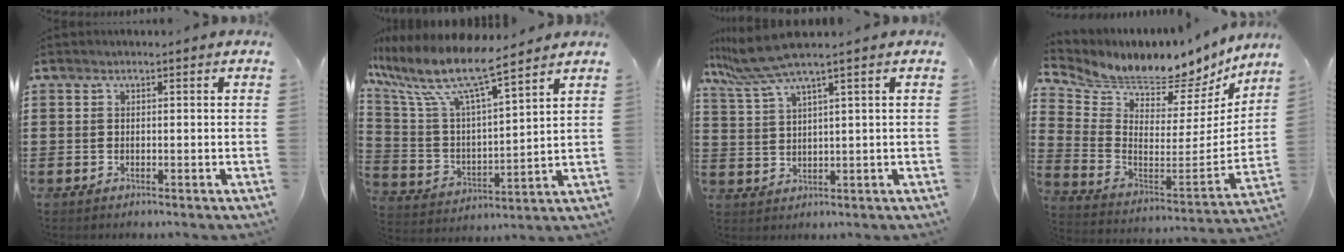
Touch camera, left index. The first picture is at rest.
{"total": 9.7, "force": [7.9, 1.4, 5.5], "torque": [-0.148, -0.051, 0.128]}
{"total": 6.7, "force": [4.7, 0.1, 4.8], "torque": [-0.122, -0.013, 0.080]}
{"total": 5.6, "force": [5.6, 1.0, -0.1], "torque": [-0.031, -0.072, 0.087]}